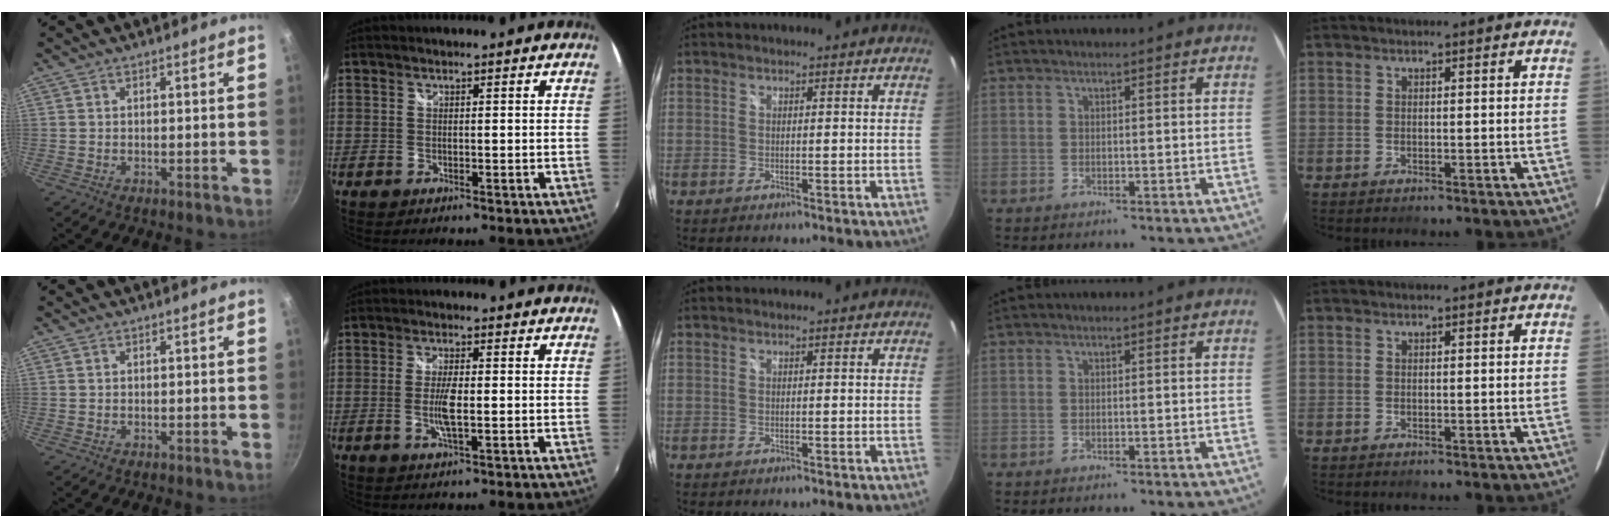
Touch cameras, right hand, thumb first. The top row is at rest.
{"thumb": {"total": 0.5, "force": [0.3, 0.4, 0.2], "torque": [-0.004, 0.001, 0.004]}, "index": {"total": 4.4, "force": [-0.5, 0.9, 4.2], "torque": [-0.084, -0.001, -0.009]}}